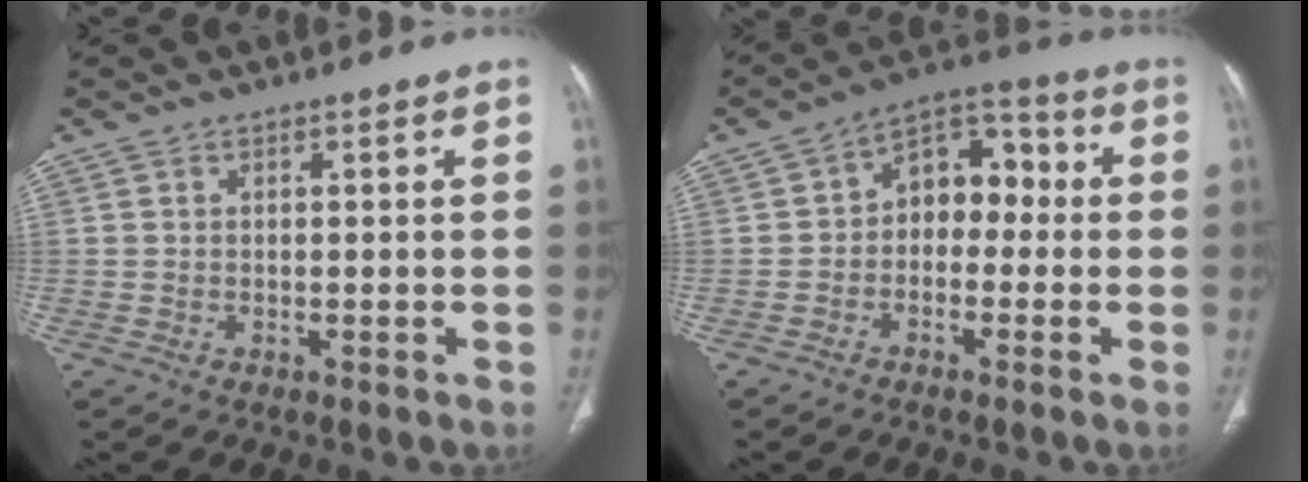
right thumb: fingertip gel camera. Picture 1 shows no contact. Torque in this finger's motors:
{"motor_torque": [-0.20, 0.85, -0.01, 0.17, 0.08]}